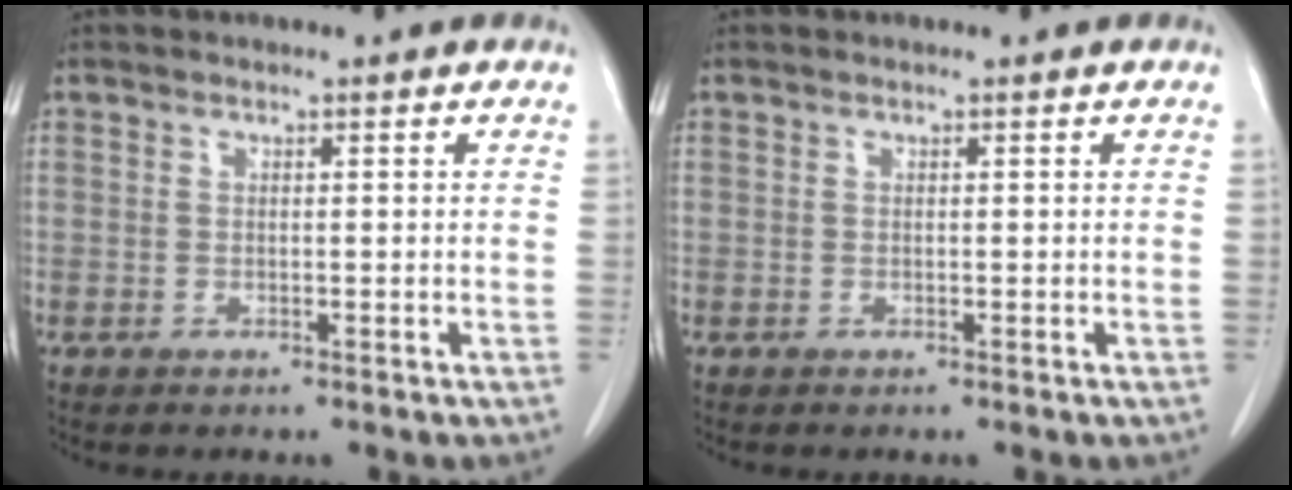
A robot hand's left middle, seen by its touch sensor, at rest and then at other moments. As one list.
[{"total": 0.0}]